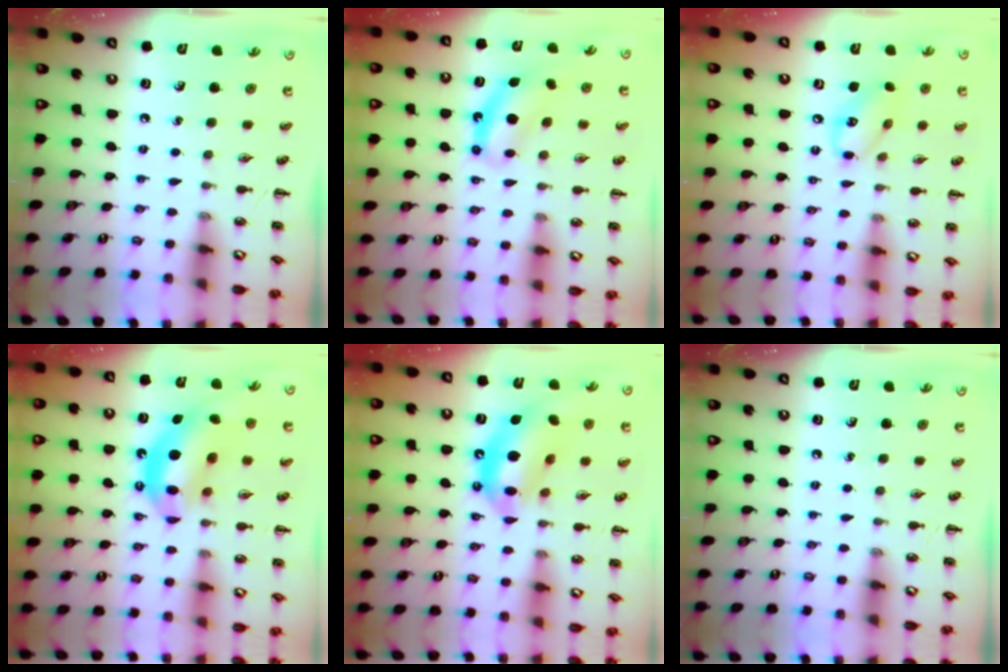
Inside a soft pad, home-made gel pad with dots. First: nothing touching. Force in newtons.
{"total": 8.5, "press": 8.4, "slide": 1.2}
{"total": 10.2, "press": 10.1, "slide": 1.5}
{"total": 13.2, "press": 12.8, "slide": 3.5}
{"total": 13.7, "press": 13.2, "slide": 3.7}
{"total": 0.0}